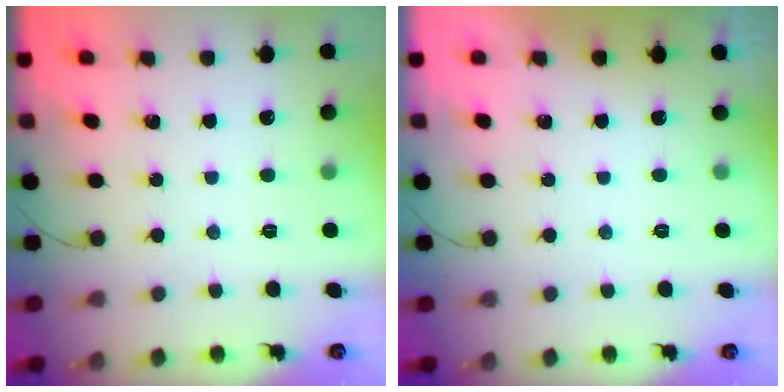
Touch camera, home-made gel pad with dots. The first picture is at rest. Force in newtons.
{"total": 0.0}